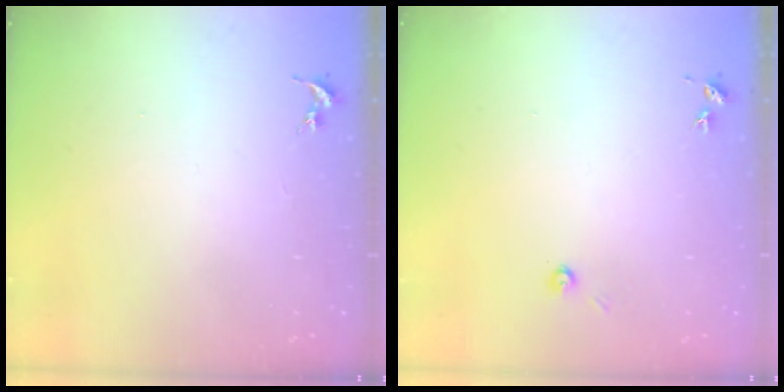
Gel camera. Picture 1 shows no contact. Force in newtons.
{"total": 3.5, "press": 3.5, "slide": 0.2}